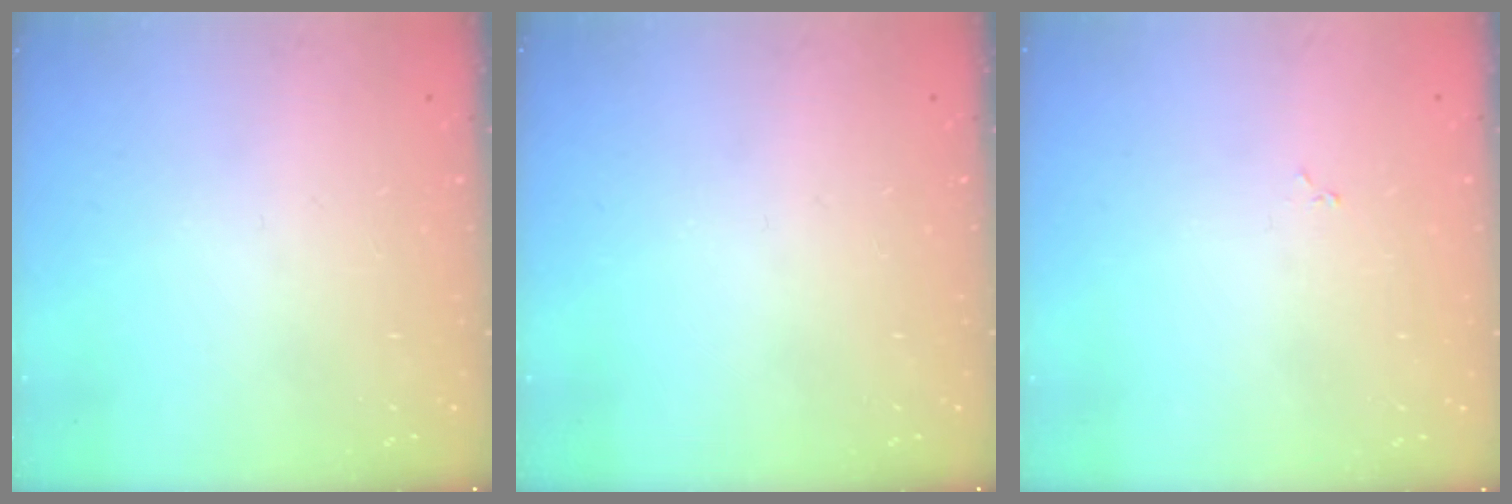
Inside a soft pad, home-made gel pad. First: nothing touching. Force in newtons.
{"total": 0.0}
{"total": 1.9, "press": 1.9, "slide": 0.3}